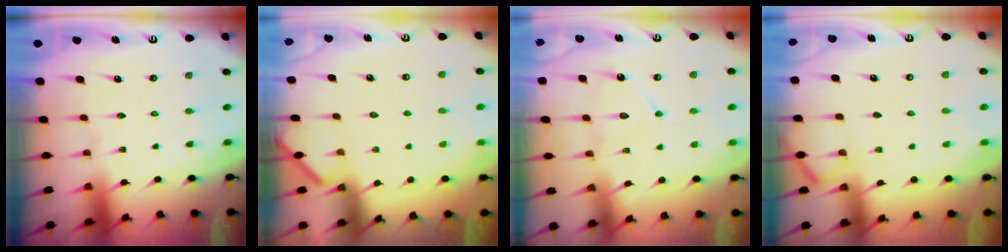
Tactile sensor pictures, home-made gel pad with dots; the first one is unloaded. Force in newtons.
{"total": 1.7, "press": 1.6, "slide": 0.1}
{"total": 8.2, "press": 8.1, "slide": 0.8}
{"total": 5.5, "press": 5.4, "slide": 0.7}